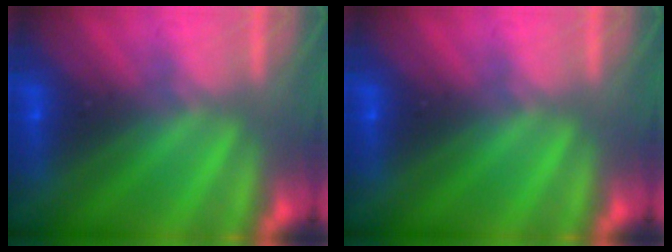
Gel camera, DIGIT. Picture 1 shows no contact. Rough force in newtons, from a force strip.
{"total": 0.0}